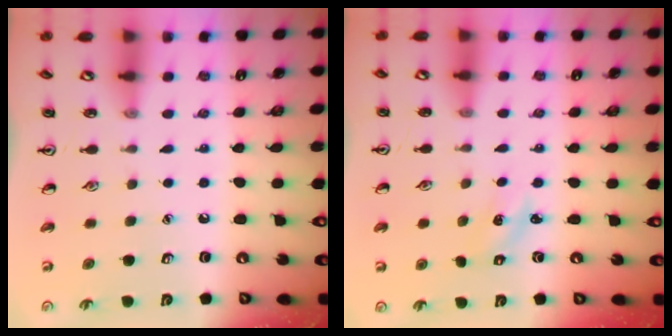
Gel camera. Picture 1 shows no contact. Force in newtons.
{"total": 1.2, "press": 1.1, "slide": 0.5}